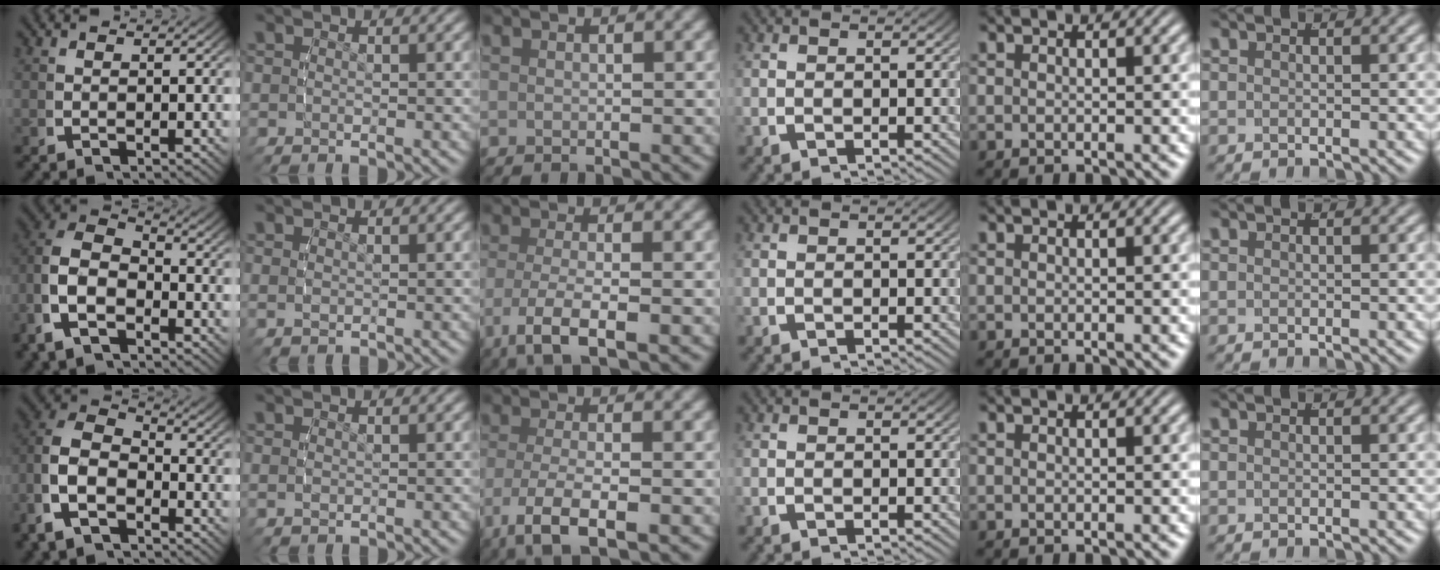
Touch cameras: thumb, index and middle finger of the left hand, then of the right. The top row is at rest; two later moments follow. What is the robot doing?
{"motion": "lift_and_place", "object": "cloth"}